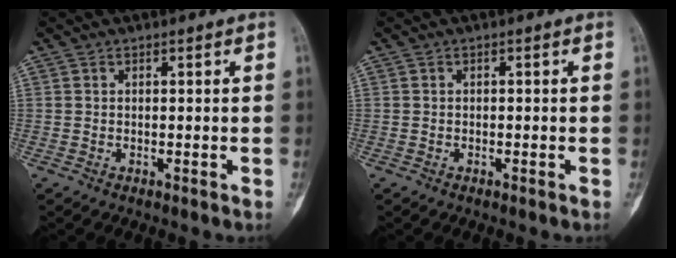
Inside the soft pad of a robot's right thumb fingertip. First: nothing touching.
{"total": 0.0}